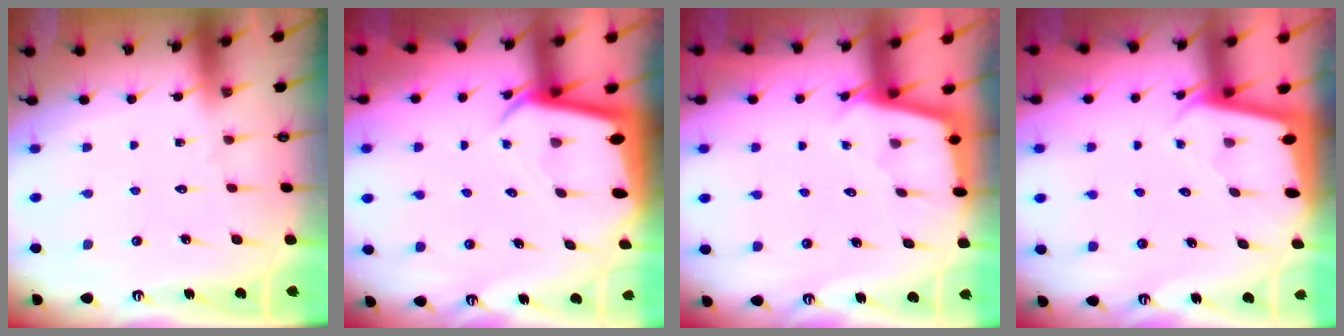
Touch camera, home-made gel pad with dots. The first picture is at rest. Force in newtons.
{"total": 2.8, "press": 2.8, "slide": 0.1}
{"total": 2.4, "press": 2.4, "slide": 0.1}
{"total": 1.9, "press": 1.9, "slide": 0.0}